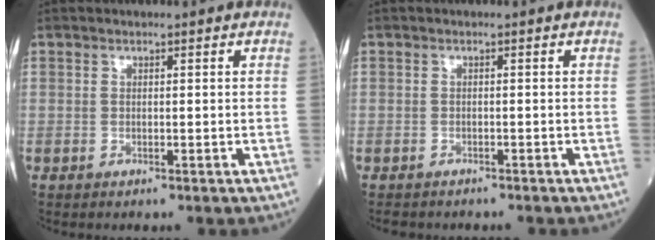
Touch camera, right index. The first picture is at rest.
{"total": 2.9, "force": [-2.6, 1.1, 0.5], "torque": [-0.007, -0.003, -0.037]}